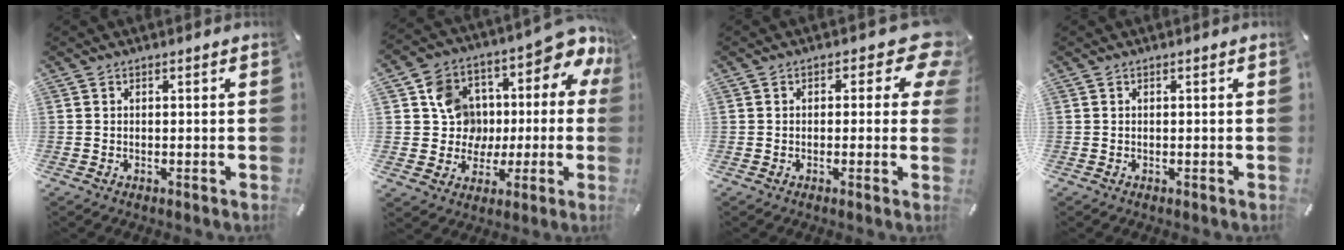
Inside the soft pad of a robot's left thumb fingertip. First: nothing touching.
{"total": 14.4, "force": [5.0, 11.5, 7.0], "torque": [-0.114, -0.054, 0.096]}
{"total": 8.1, "force": [2.6, 4.1, 6.5], "torque": [-0.075, -0.013, 0.041]}
{"total": 0.0}